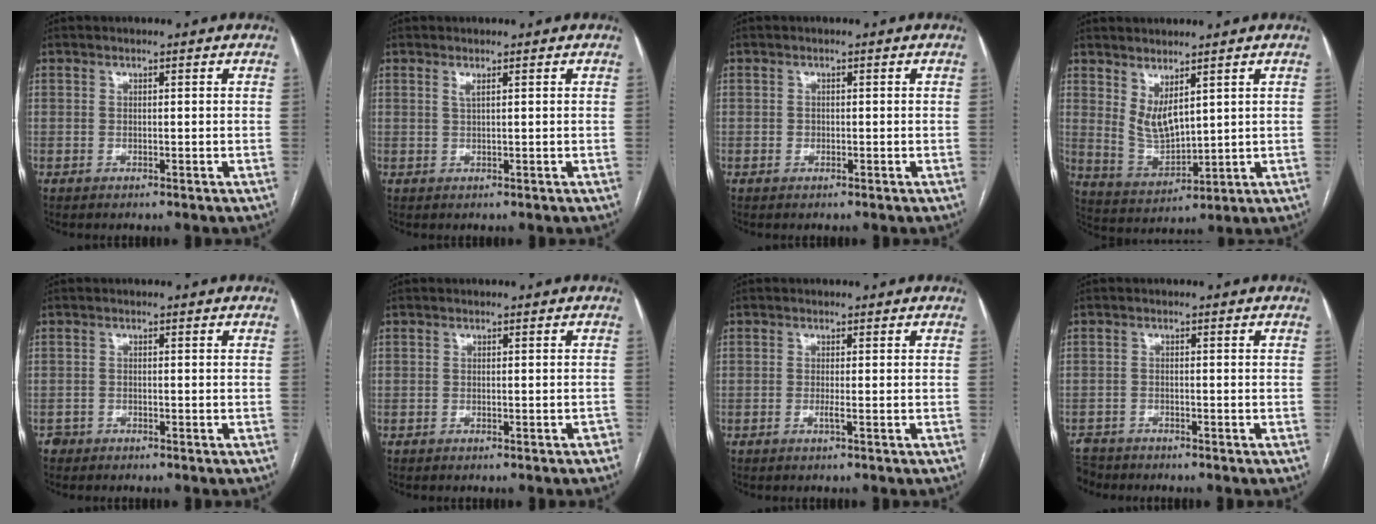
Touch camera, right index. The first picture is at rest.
{"total": 0.9, "force": [0.5, 0.0, 0.7], "torque": [-0.020, 0.000, 0.011]}
{"total": 0.7, "force": [0.0, 0.7, 0.1], "torque": [0.001, 0.003, 0.001]}
{"total": 6.0, "force": [3.1, 2.2, 4.6], "torque": [-0.097, -0.013, 0.079]}
{"total": 1.2, "force": [-0.9, 0.7, -0.2], "torque": [-0.003, 0.004, -0.015]}
{"total": 1.1, "force": [-0.9, 0.4, 0.5], "torque": [-0.004, 0.002, -0.009]}
{"total": 0.6, "force": [-0.2, -0.2, 0.5], "torque": [-0.010, 0.000, -0.005]}
{"total": 4.0, "force": [-3.7, 1.5, -0.2], "torque": [0.003, -0.008, -0.069]}